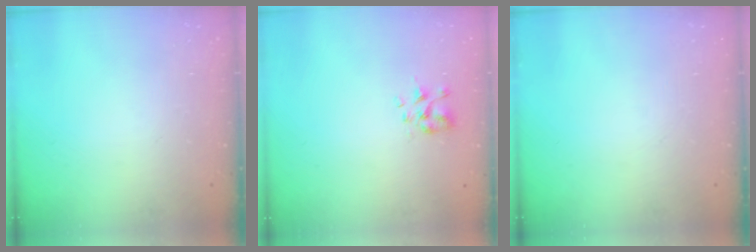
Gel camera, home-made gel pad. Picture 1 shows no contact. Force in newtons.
{"total": 2.3, "press": 2.1, "slide": 0.9}
{"total": 0.0}